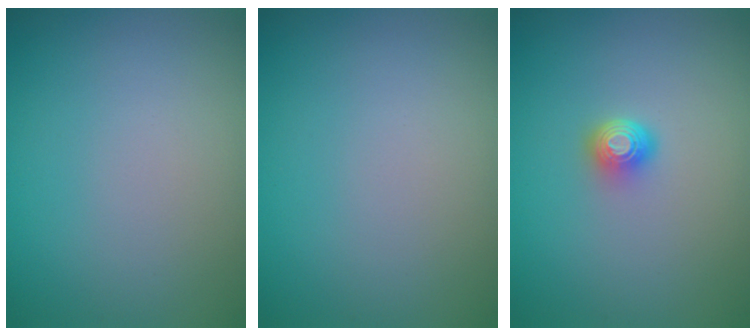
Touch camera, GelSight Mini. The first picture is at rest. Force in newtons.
{"total": 0.0}
{"total": 1.7, "press": 1.3, "slide": 1.1}